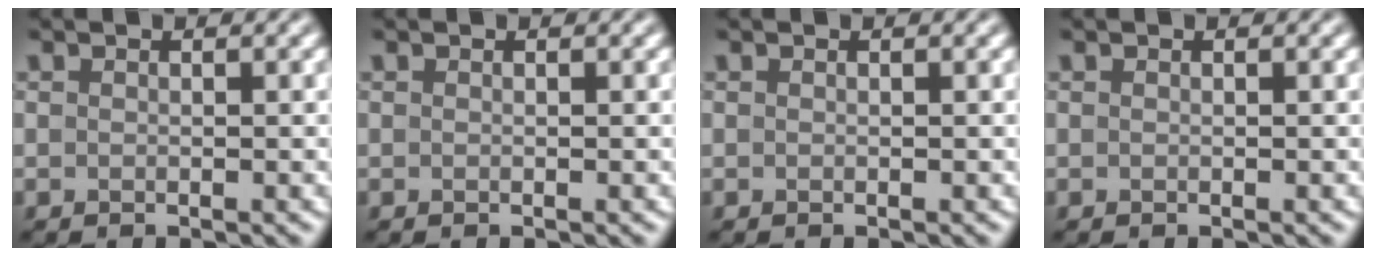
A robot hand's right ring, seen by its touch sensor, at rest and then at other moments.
{"total": 0.0}
{"total": 0.0}
{"total": 0.0}